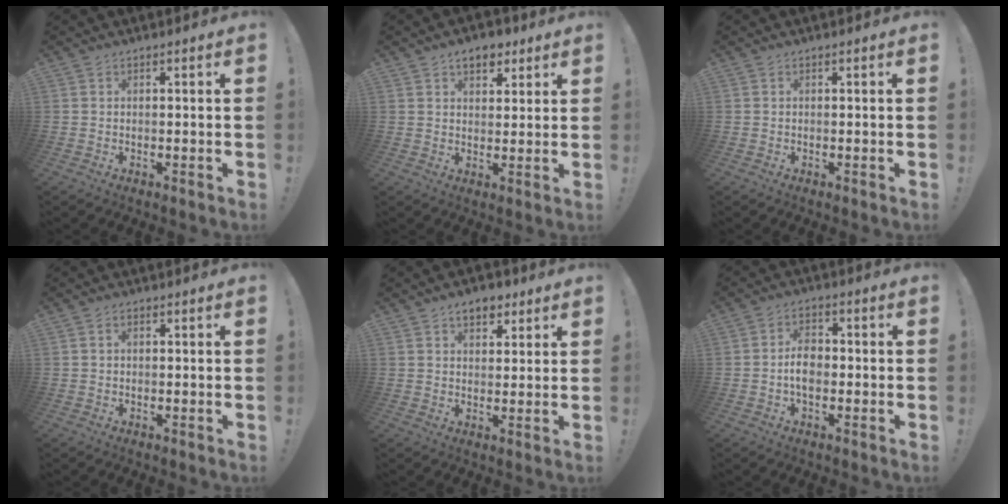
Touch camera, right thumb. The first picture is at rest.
{"total": 6.8, "force": [4.0, 4.4, 3.4], "torque": [-0.030, -0.012, 0.070]}
{"total": 0.0}
{"total": 0.7, "force": [0.1, 0.6, 0.5], "torque": [-0.013, 0.005, 0.002]}
{"total": 6.4, "force": [3.7, 4.0, 3.2], "torque": [-0.033, -0.009, 0.065]}
{"total": 6.2, "force": [-1.1, 3.9, 4.7], "torque": [-0.071, 0.008, -0.023]}